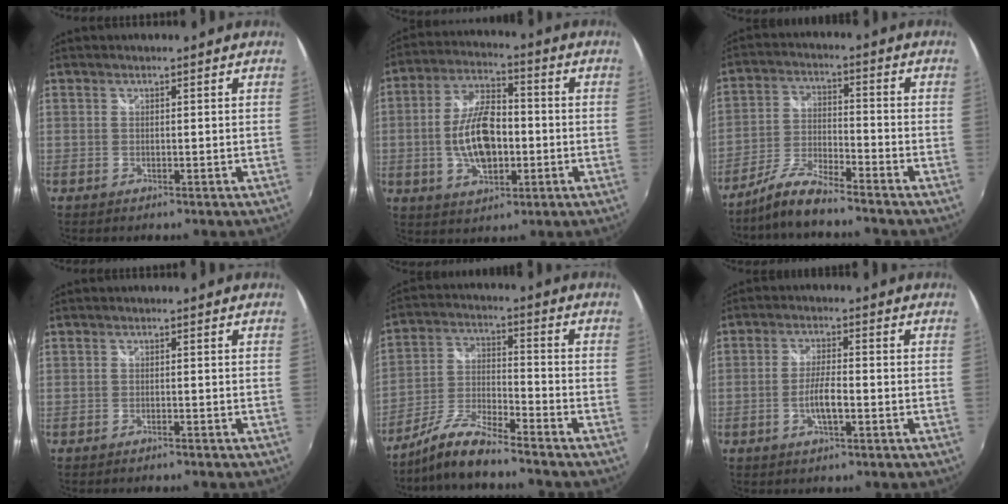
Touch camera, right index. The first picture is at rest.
{"total": 12.6, "force": [-2.1, 6.6, 10.6], "torque": [-0.209, 0.007, -0.034]}
{"total": 7.7, "force": [-6.8, 0.5, 3.6], "torque": [-0.076, 0.006, -0.133]}
{"total": 1.6, "force": [-1.4, 0.4, 0.5], "torque": [-0.020, -0.004, -0.025]}
{"total": 9.5, "force": [-8.5, 0.4, 4.2], "torque": [-0.093, 0.008, -0.167]}
{"total": 4.7, "force": [-1.7, 0.9, 4.3], "torque": [-0.087, 0.001, -0.031]}